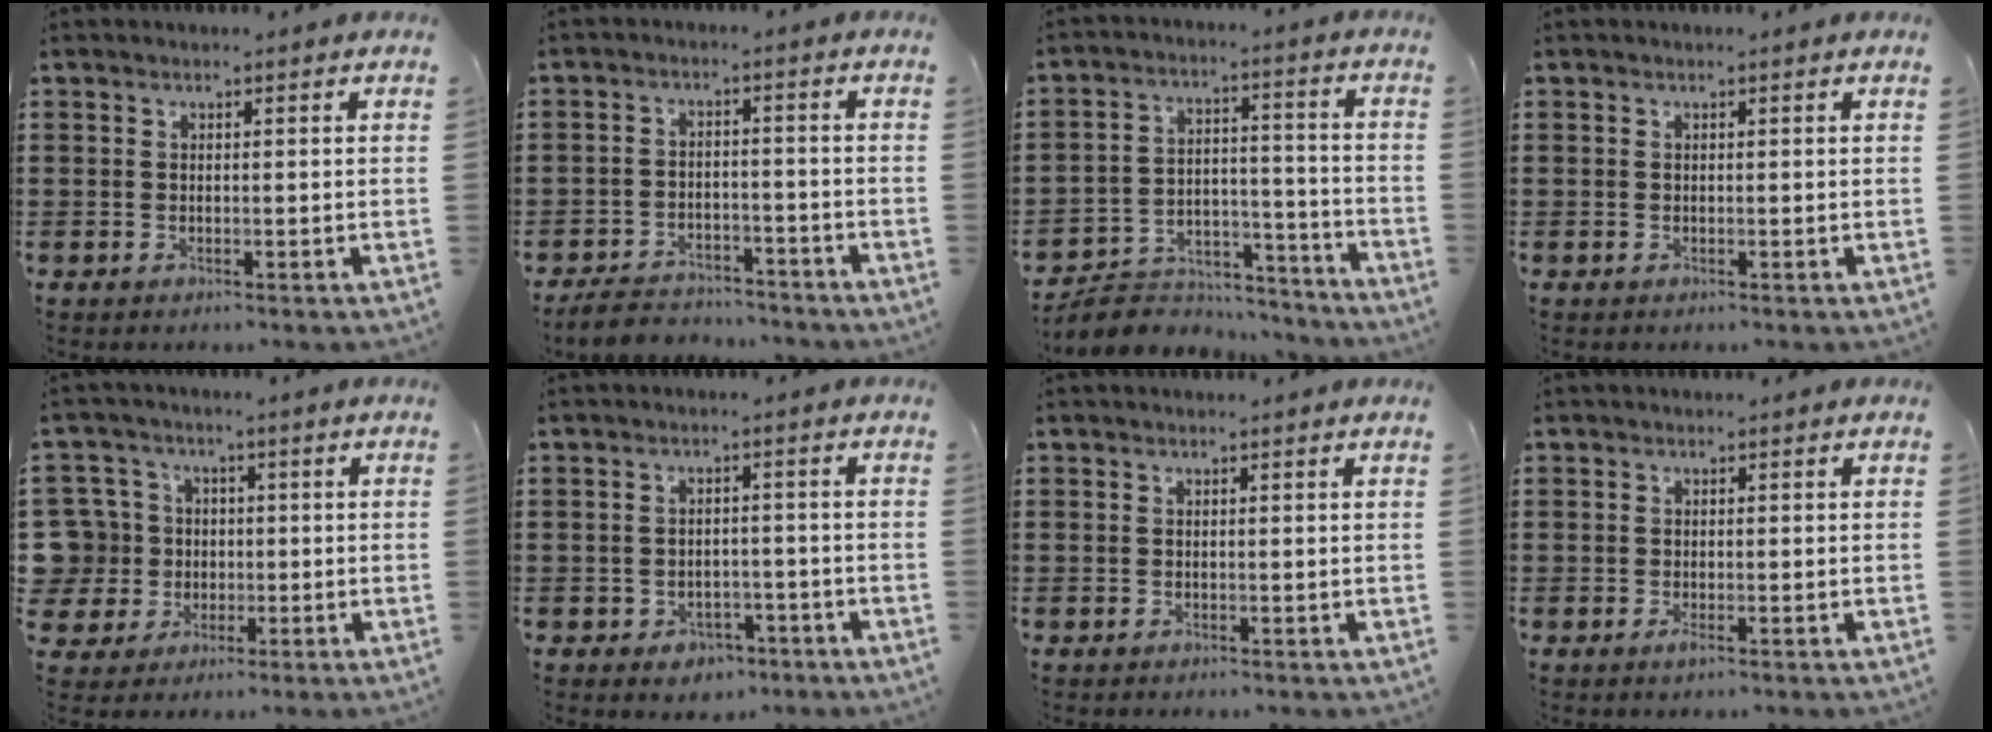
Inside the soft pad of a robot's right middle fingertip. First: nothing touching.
{"total": 4.2, "force": [-4.1, 0.9, 0.2], "torque": [-0.014, 0.007, -0.089]}
{"total": 6.8, "force": [-6.3, 2.4, 0.7], "torque": [-0.012, 0.020, -0.126]}
{"total": 0.0}
{"total": 9.0, "force": [0.5, 8.6, 2.3], "torque": [-0.115, 0.011, 0.010]}
{"total": 2.2, "force": [-1.7, 1.4, 0.4], "torque": [-0.015, 0.003, -0.039]}
{"total": 0.0}
{"total": 0.7, "force": [-0.3, 0.2, 0.6], "torque": [-0.013, -0.005, -0.004]}